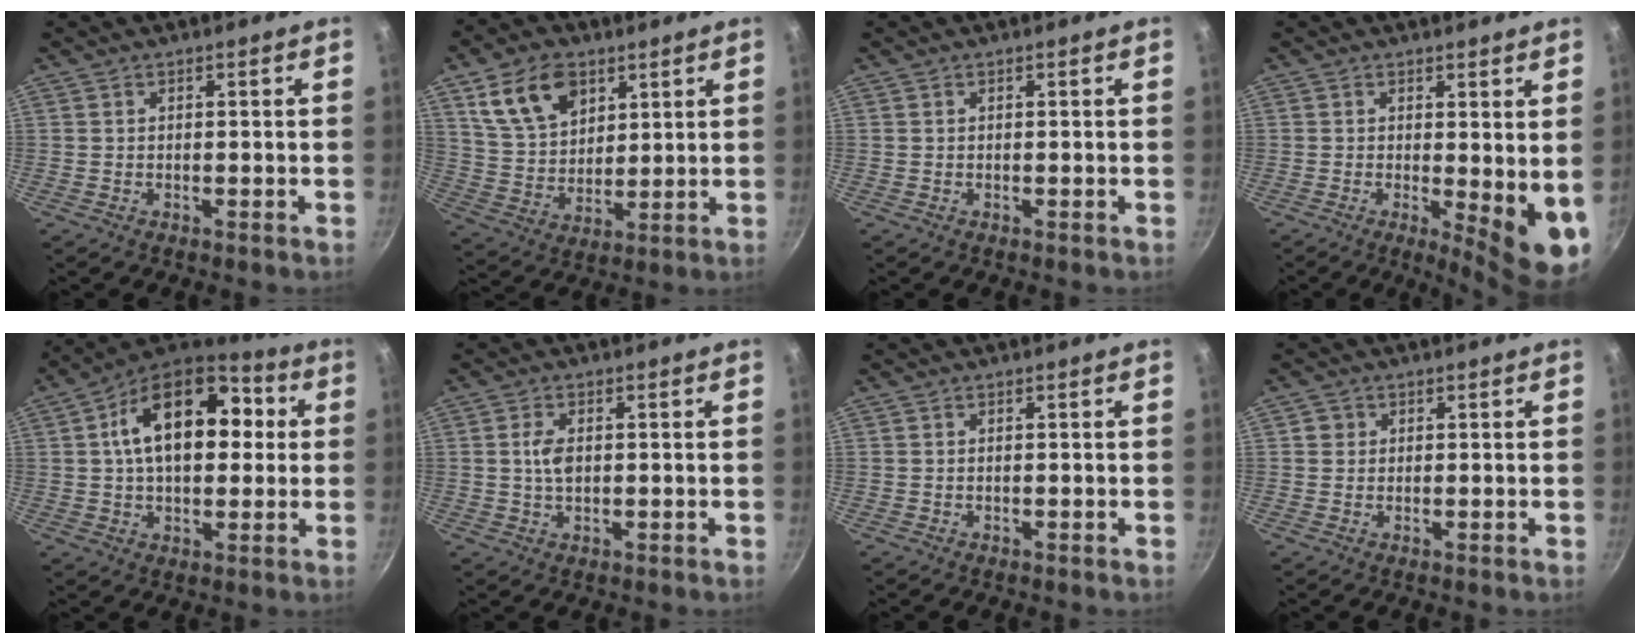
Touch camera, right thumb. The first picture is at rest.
{"total": 13.0, "force": [6.7, 8.4, 7.4], "torque": [-0.106, -0.023, 0.132]}
{"total": 0.0}
{"total": 9.8, "force": [-0.8, 3.0, 9.3], "torque": [-0.119, -0.022, -0.003]}
{"total": 19.5, "force": [3.4, 11.6, 15.3], "torque": [-0.209, 0.028, 0.044]}
{"total": 3.8, "force": [0.3, 2.2, 3.1], "torque": [-0.059, 0.000, 0.006]}
{"total": 0.0}
{"total": 1.8, "force": [0.4, 1.7, 0.4], "torque": [0.003, 0.001, 0.003]}